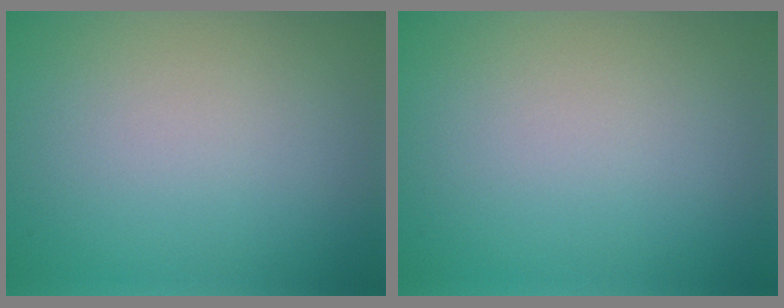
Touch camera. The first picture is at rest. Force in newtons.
{"total": 0.0}